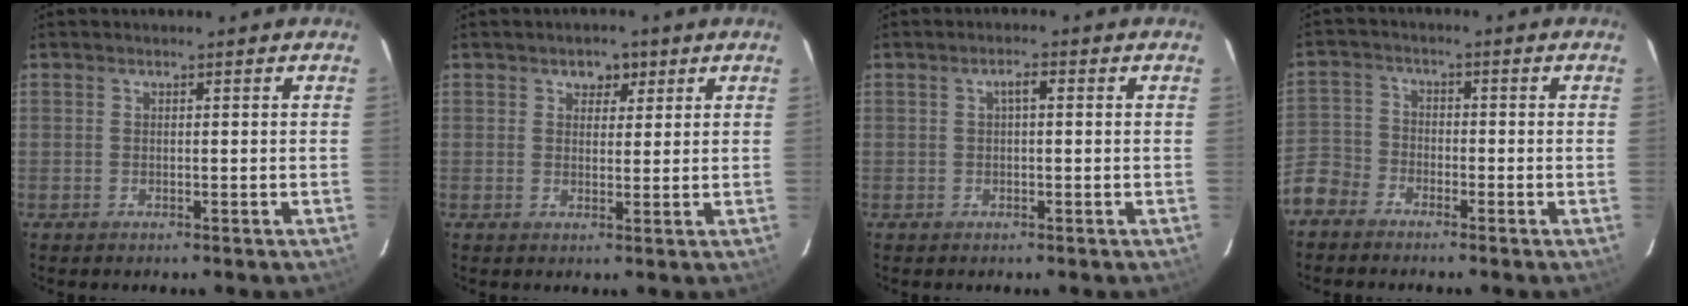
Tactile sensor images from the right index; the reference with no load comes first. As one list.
[{"total": 3.2, "force": [1.7, 2.5, 1.2], "torque": [-0.007, 0.006, 0.026]}, {"total": 1.8, "force": [0.3, 0.5, 1.7], "torque": [-0.032, 0.009, 0.005]}, {"total": 7.4, "force": [-5.2, 5.0, 1.8], "torque": [-0.052, 0.013, -0.114]}]